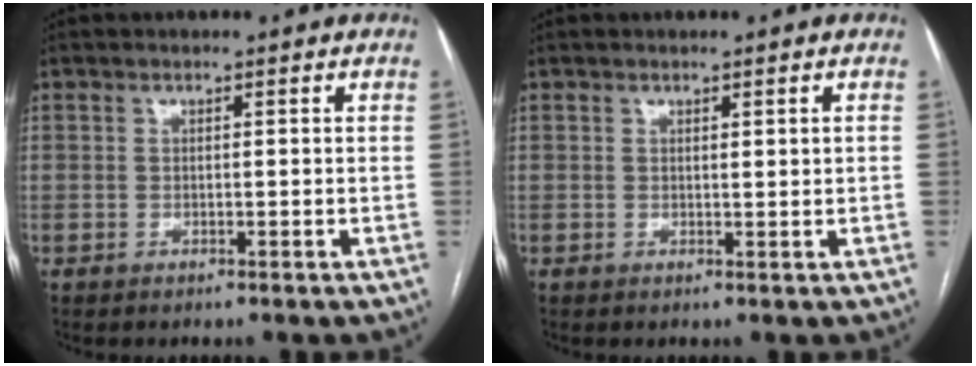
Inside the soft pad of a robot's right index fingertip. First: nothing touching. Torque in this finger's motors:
{"motor_torque": [-0.09, -0.20, -0.01, 0.00]}